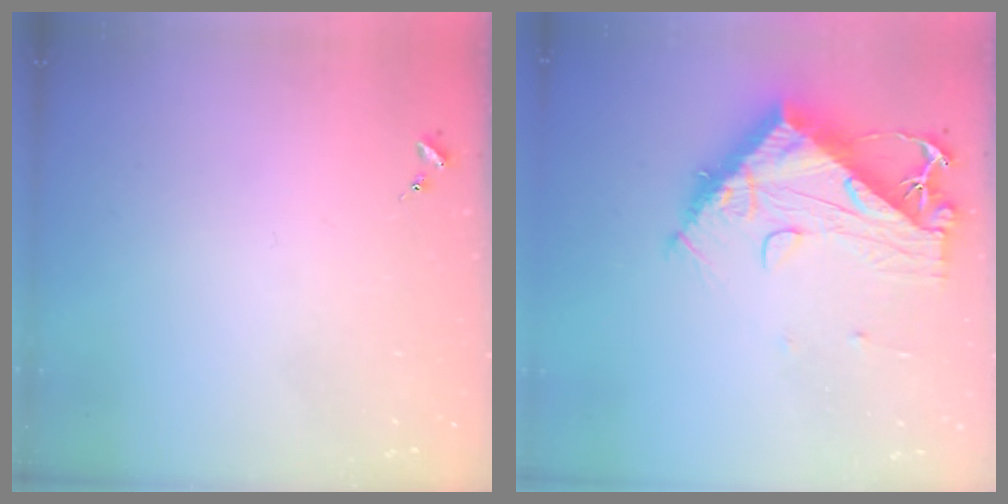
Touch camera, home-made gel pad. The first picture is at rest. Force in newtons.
{"total": 13.9, "press": 13.8, "slide": 1.3}